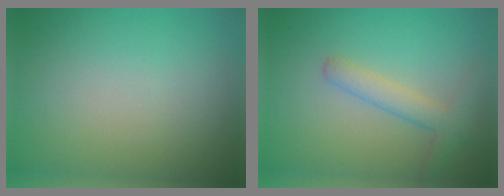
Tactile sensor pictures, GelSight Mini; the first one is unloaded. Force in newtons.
{"total": 2.7, "press": 2.7, "slide": 0.1}